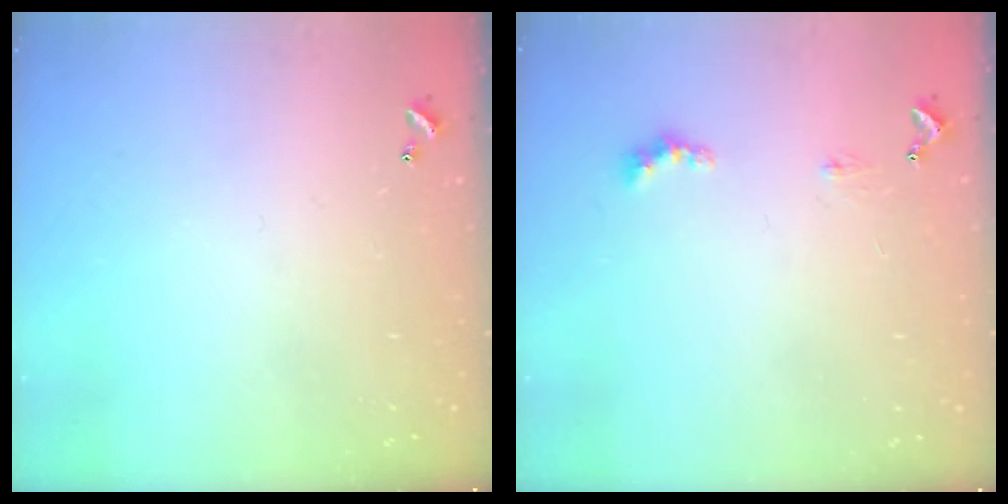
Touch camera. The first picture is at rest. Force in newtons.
{"total": 2.0, "press": 1.9, "slide": 0.4}